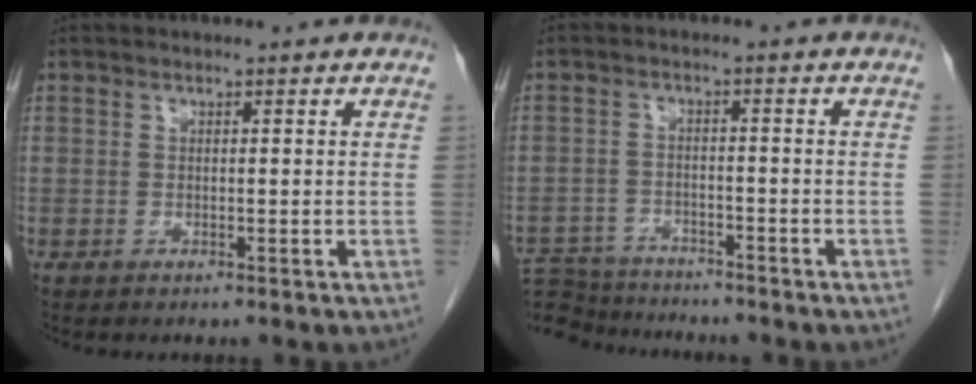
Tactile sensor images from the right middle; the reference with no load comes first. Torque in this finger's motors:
{"motor_torque": [-0.52, -0.87, 0.01, 0.03]}